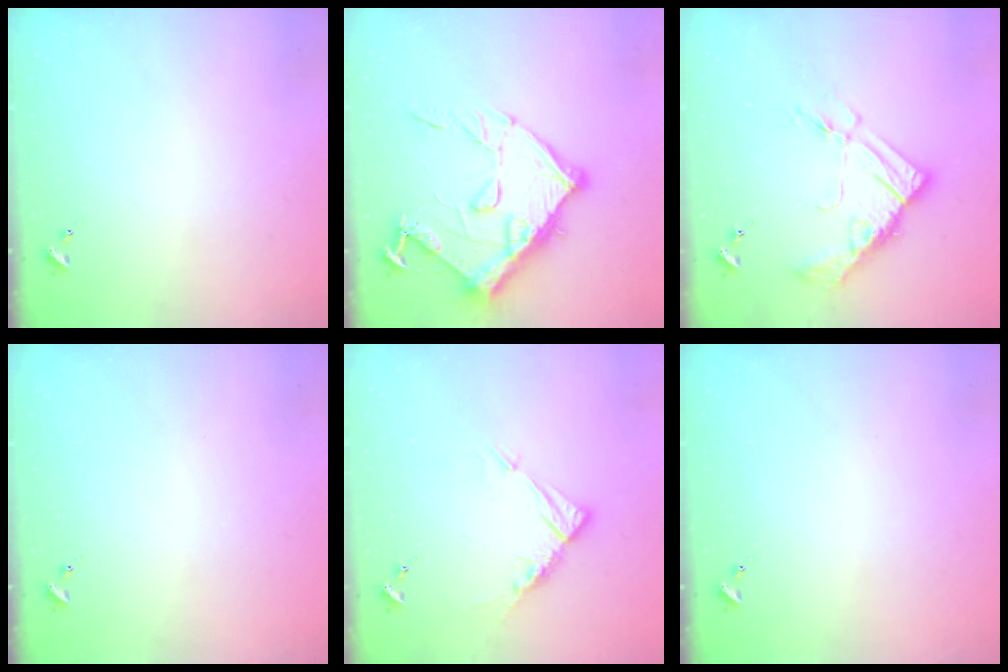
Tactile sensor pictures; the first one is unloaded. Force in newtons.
{"total": 15.4, "press": 15.4, "slide": 1.0}
{"total": 14.1, "press": 14.0, "slide": 1.1}
{"total": 0.0}
{"total": 10.2, "press": 10.1, "slide": 0.9}
{"total": 0.0}